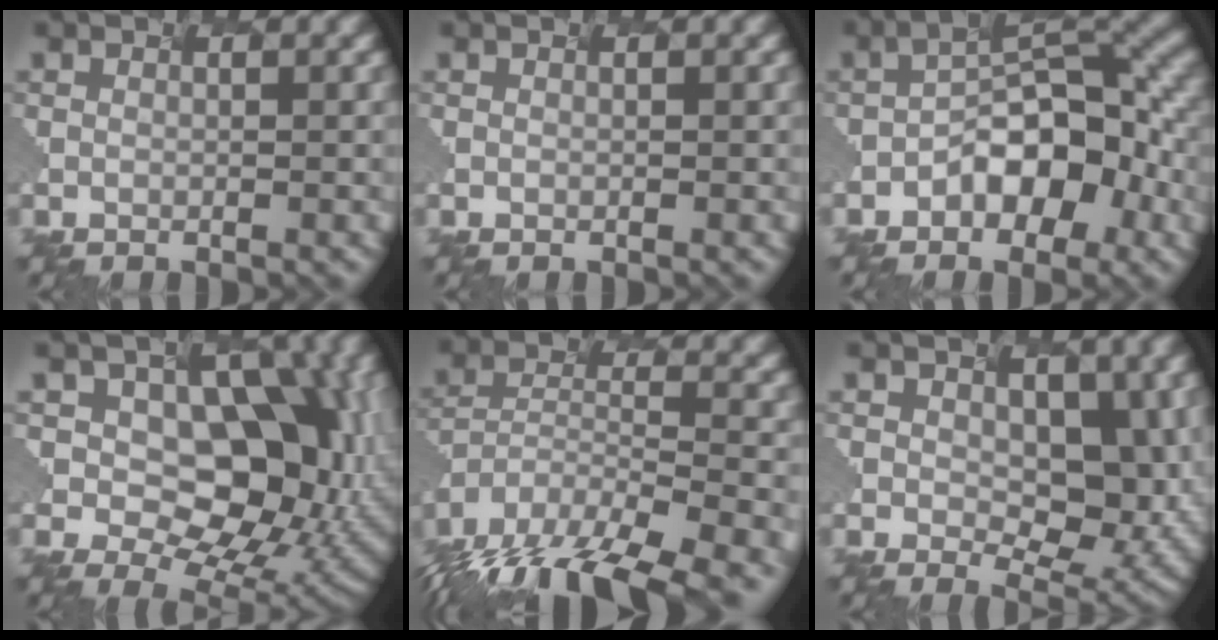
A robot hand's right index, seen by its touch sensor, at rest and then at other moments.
{"total": 0.0}
{"total": 7.5, "force": [-3.4, 3.6, 5.7], "torque": [-0.080, 0.016, -0.061]}
{"total": 11.0, "force": [0.8, 7.5, 8.0], "torque": [-0.114, -0.009, 0.021]}
{"total": 16.5, "force": [-14.5, 4.6, 6.4], "torque": [-0.130, -0.022, -0.211]}
{"total": 6.9, "force": [0.7, 4.3, 5.3], "torque": [-0.098, -0.012, 0.022]}